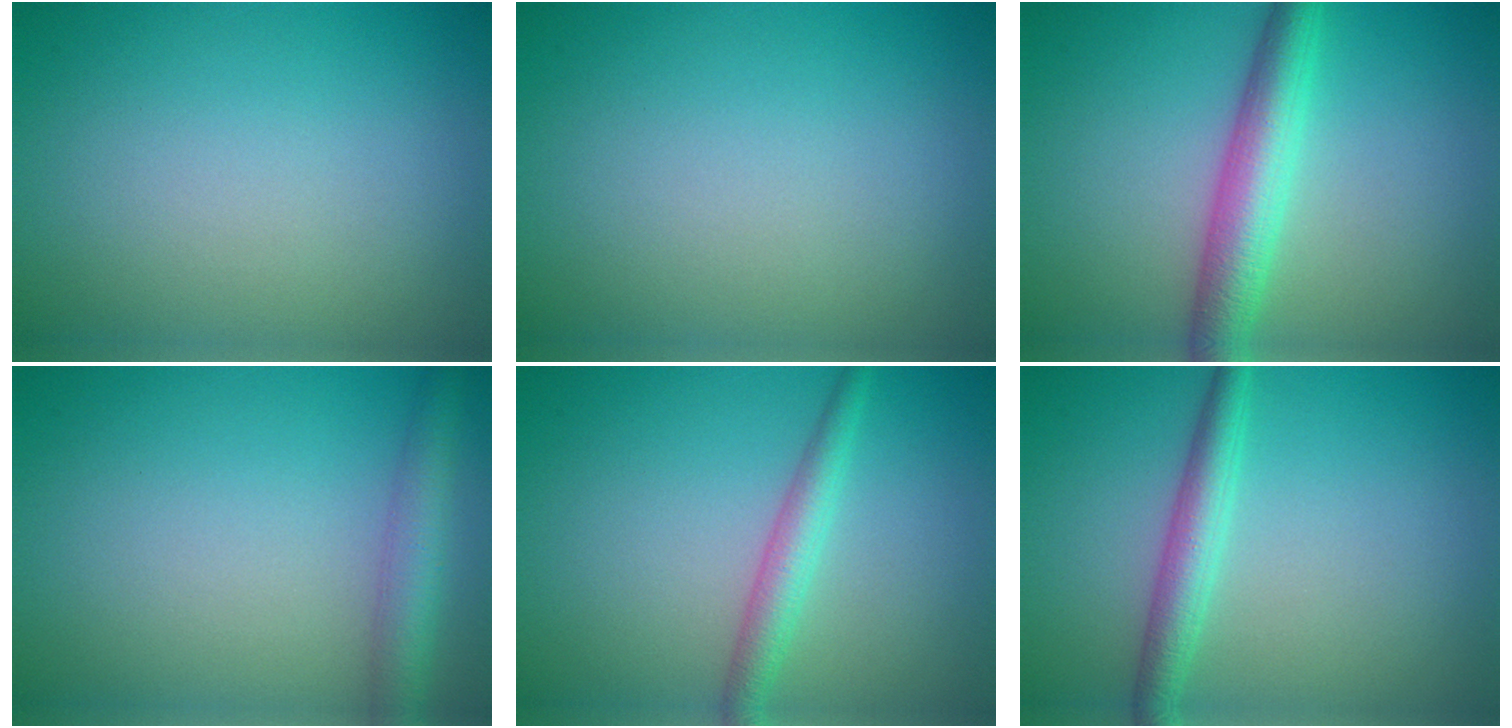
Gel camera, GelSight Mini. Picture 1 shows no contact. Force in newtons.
{"total": 0.0}
{"total": 5.0, "press": 5.0, "slide": 0.0}
{"total": 3.4, "press": 3.4, "slide": 0.0}
{"total": 2.6, "press": 2.6, "slide": 0.1}
{"total": 3.0, "press": 3.0, "slide": 0.1}